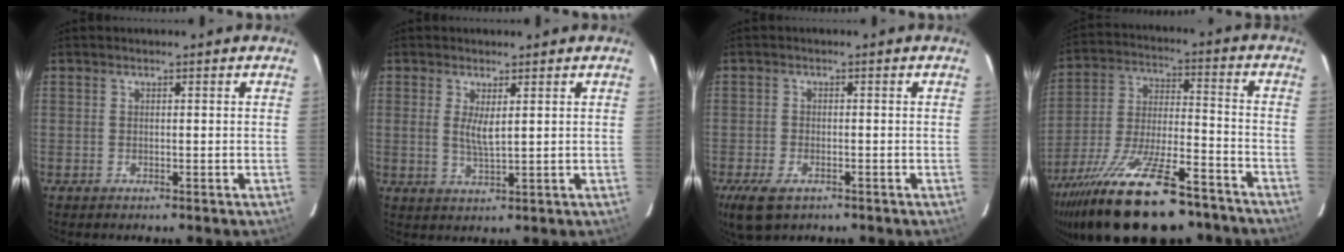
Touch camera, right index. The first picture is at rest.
{"total": 3.5, "force": [1.0, 0.8, 3.3], "torque": [-0.062, -0.007, 0.017]}
{"total": 6.5, "force": [-3.9, 3.2, 4.0], "torque": [-0.100, -0.021, -0.071]}
{"total": 27.3, "force": [-20.4, 8.3, 16.2], "torque": [-0.307, -0.047, -0.314]}